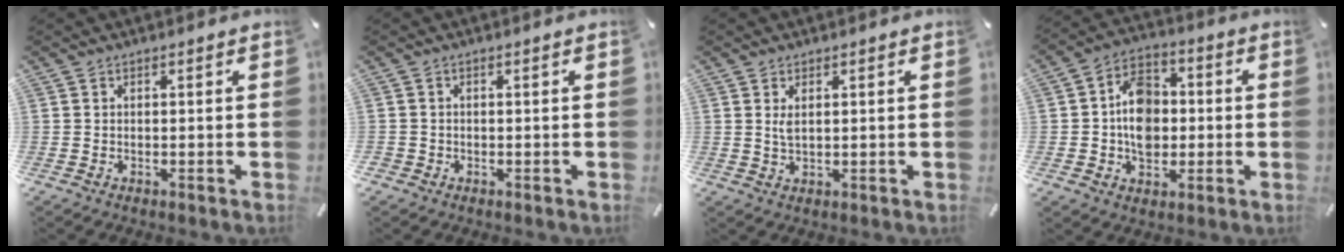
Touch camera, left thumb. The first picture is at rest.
{"total": 1.1, "force": [-0.4, 1.0, 0.1], "torque": [0.000, 0.003, -0.010]}
{"total": 2.3, "force": [0.9, 0.8, 2.0], "torque": [-0.042, 0.002, 0.015]}
{"total": 10.9, "force": [-0.8, 8.7, 6.4], "torque": [-0.109, 0.019, -0.010]}